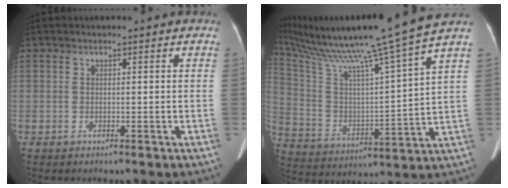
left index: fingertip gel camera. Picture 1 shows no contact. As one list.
[{"total": 22.7, "force": [18.5, -2.4, 12.8], "torque": [-0.238, -0.025, 0.311]}]